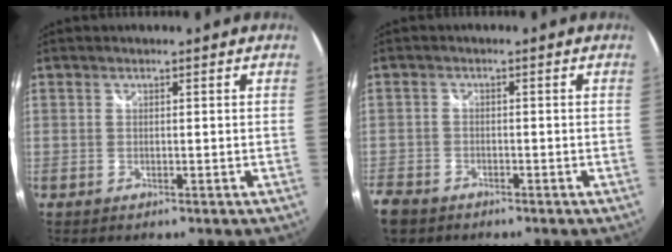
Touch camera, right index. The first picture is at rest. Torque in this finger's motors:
{"motor_torque": [-1.35, -0.79, -1.05, -0.20]}